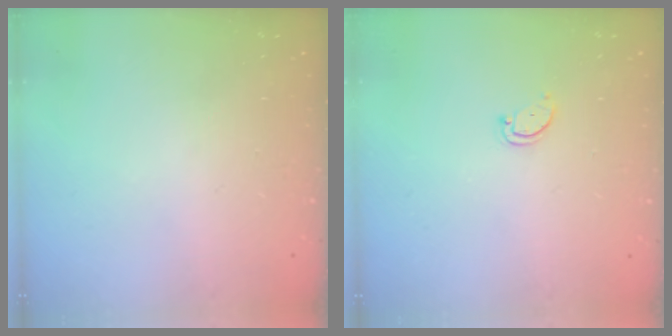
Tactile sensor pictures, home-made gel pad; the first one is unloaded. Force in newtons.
{"total": 2.3, "press": 2.3, "slide": 0.4}